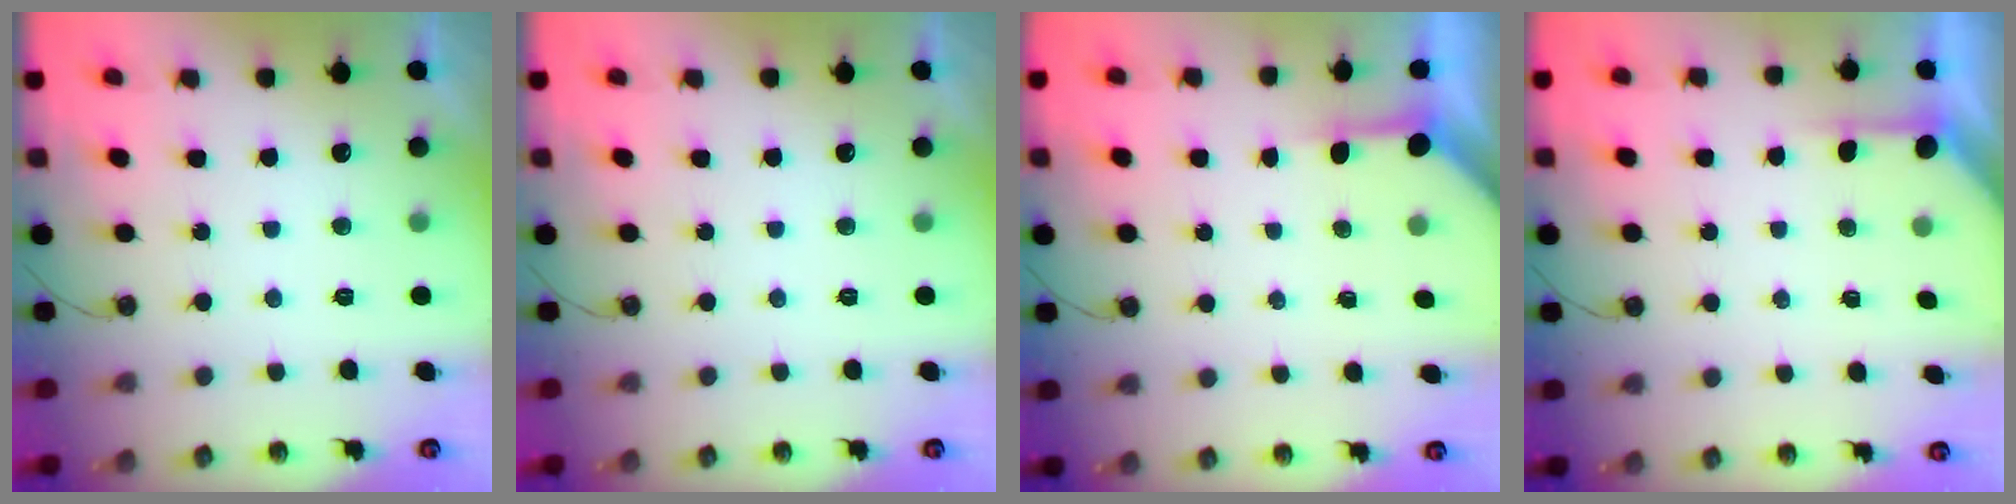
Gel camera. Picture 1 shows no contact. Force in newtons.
{"total": 0.0}
{"total": 3.0, "press": 3.0, "slide": 0.3}
{"total": 2.2, "press": 2.2, "slide": 0.3}